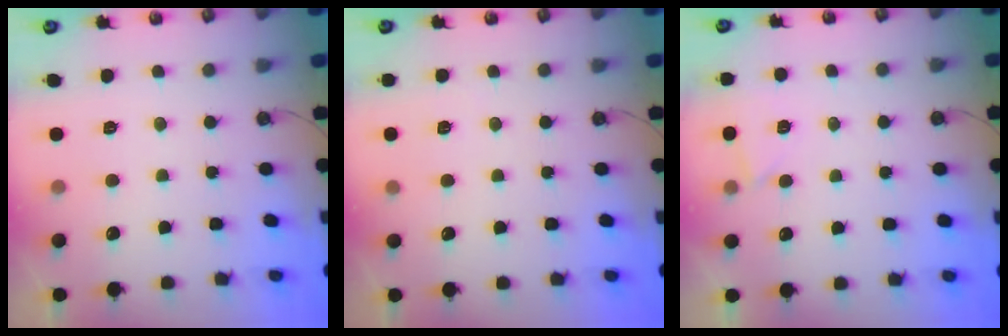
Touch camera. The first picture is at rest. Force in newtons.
{"total": 1.5, "press": 1.4, "slide": 0.4}
{"total": 2.5, "press": 2.5, "slide": 0.4}